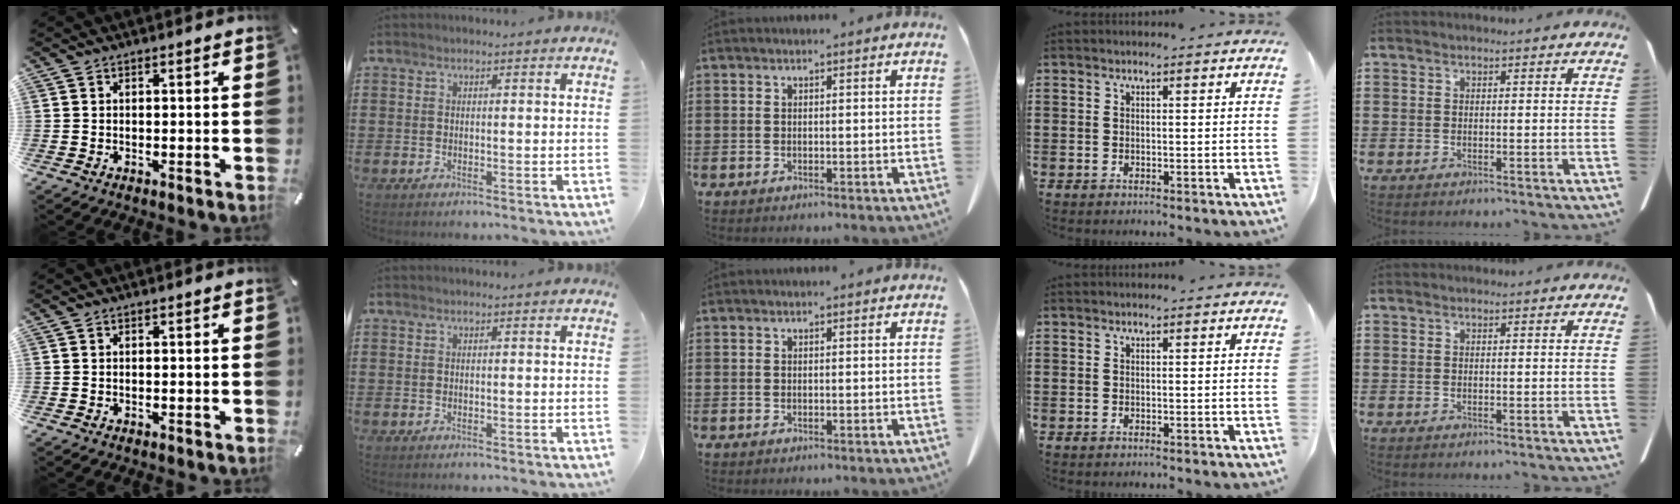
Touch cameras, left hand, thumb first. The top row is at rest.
{}